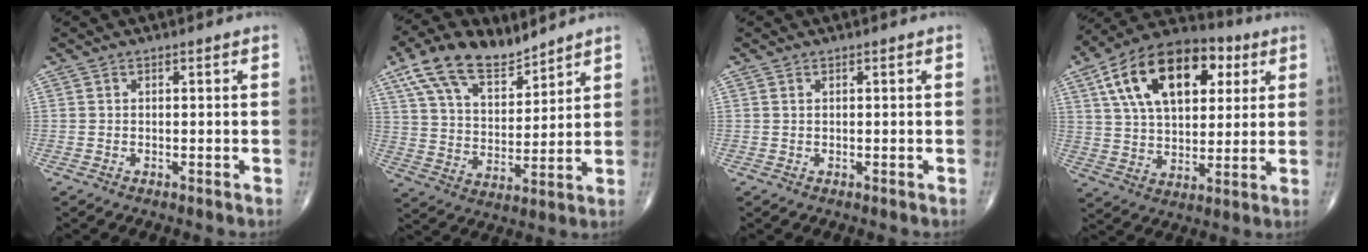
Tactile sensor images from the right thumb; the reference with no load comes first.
{"total": 13.8, "force": [9.6, 6.5, 7.5], "torque": [-0.118, -0.035, 0.185]}
{"total": 0.0}
{"total": 22.0, "force": [8.0, 12.6, 16.1], "torque": [-0.245, 0.002, 0.128]}